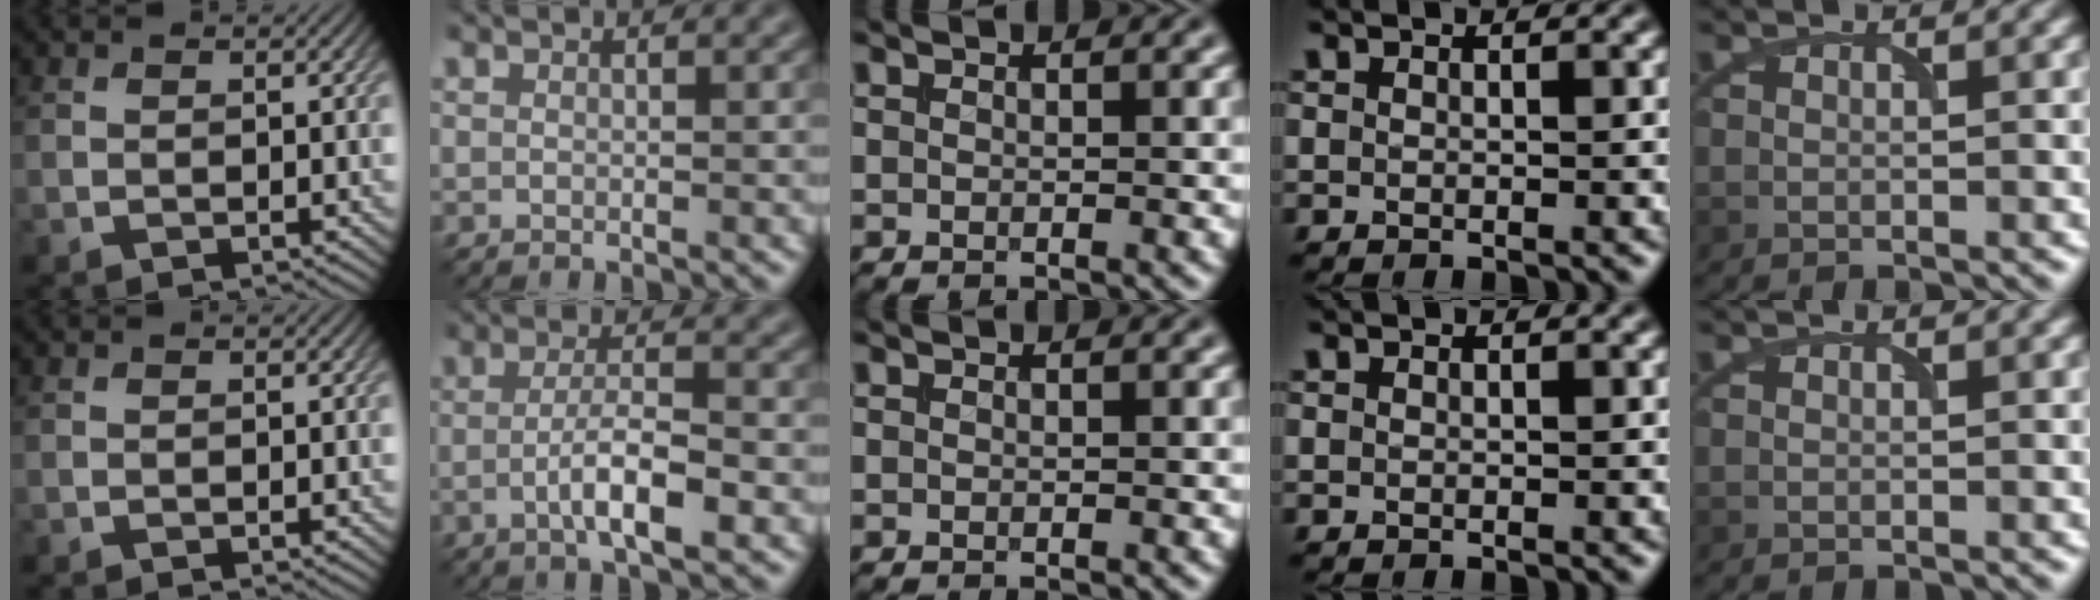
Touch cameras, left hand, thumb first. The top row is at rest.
{"index": {"total": 4.2, "force": [-1.1, 0.9, 3.9], "torque": [-0.069, 0.002, -0.021]}}